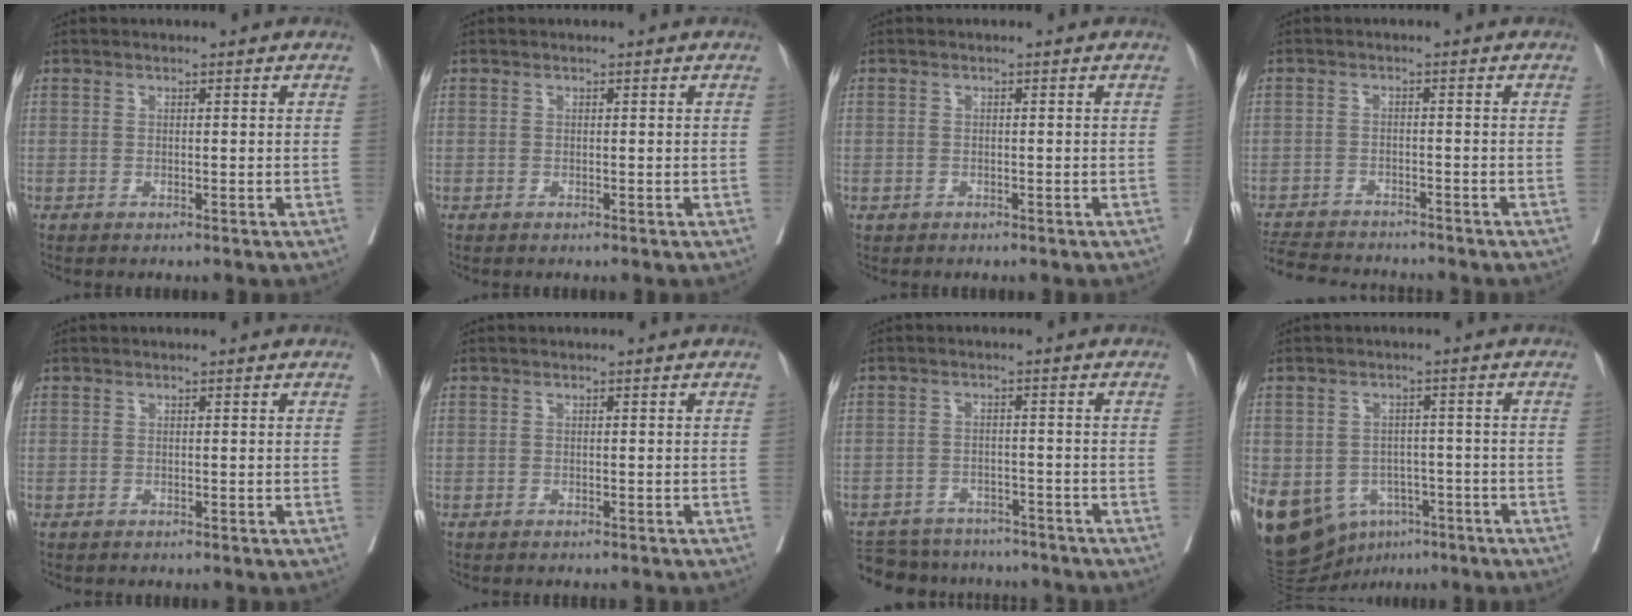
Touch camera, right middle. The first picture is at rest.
{"total": 0.0}
{"total": 0.9, "force": [-0.4, 0.8, -0.1], "torque": [-0.001, 0.006, -0.008]}
{"total": 9.3, "force": [-8.9, 1.3, 2.5], "torque": [-0.041, -0.004, -0.136]}
{"total": 0.0}
{"total": 1.7, "force": [-1.6, 0.3, 0.5], "torque": [-0.008, -0.001, -0.022]}
{"total": 11.5, "force": [-10.5, 4.3, 2.2], "torque": [-0.040, 0.011, -0.136]}
{"total": 18.0, "force": [-8.2, 13.5, 8.8], "torque": [-0.218, 0.004, -0.108]}